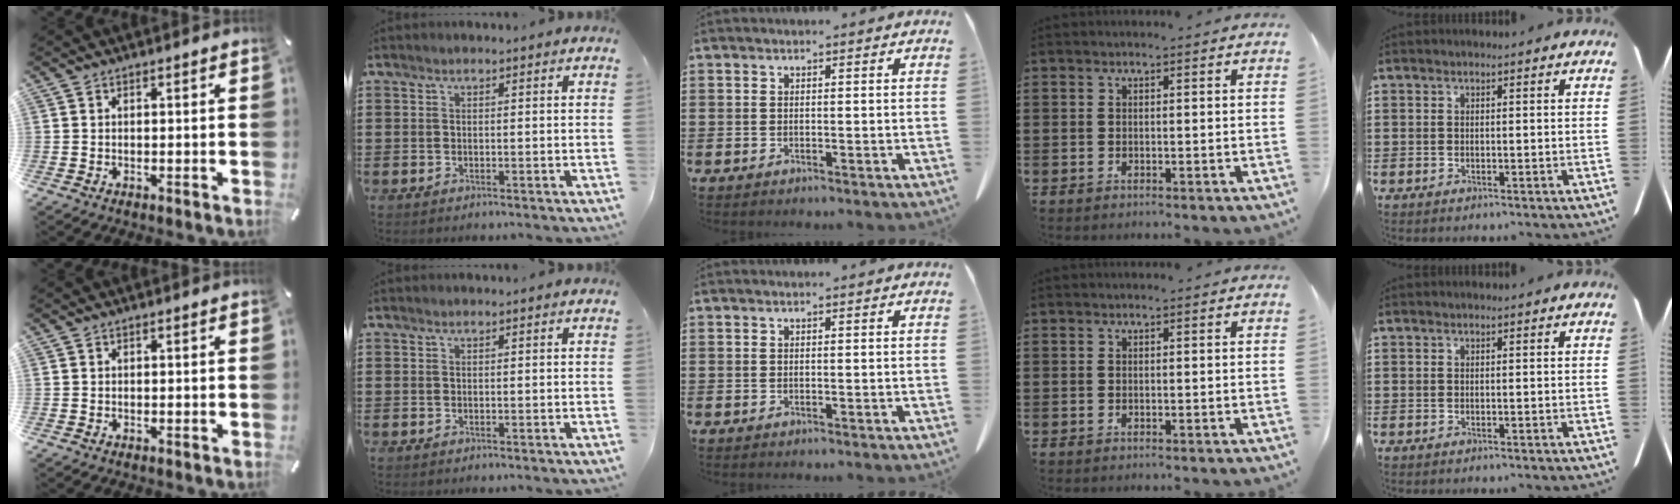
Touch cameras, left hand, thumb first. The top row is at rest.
{}